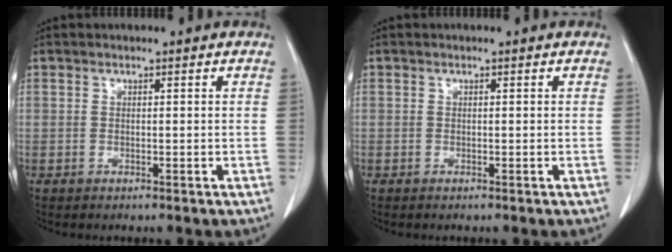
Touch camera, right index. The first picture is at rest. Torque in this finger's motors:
{"motor_torque": [-0.17, 0.12, 0.04, -0.01]}